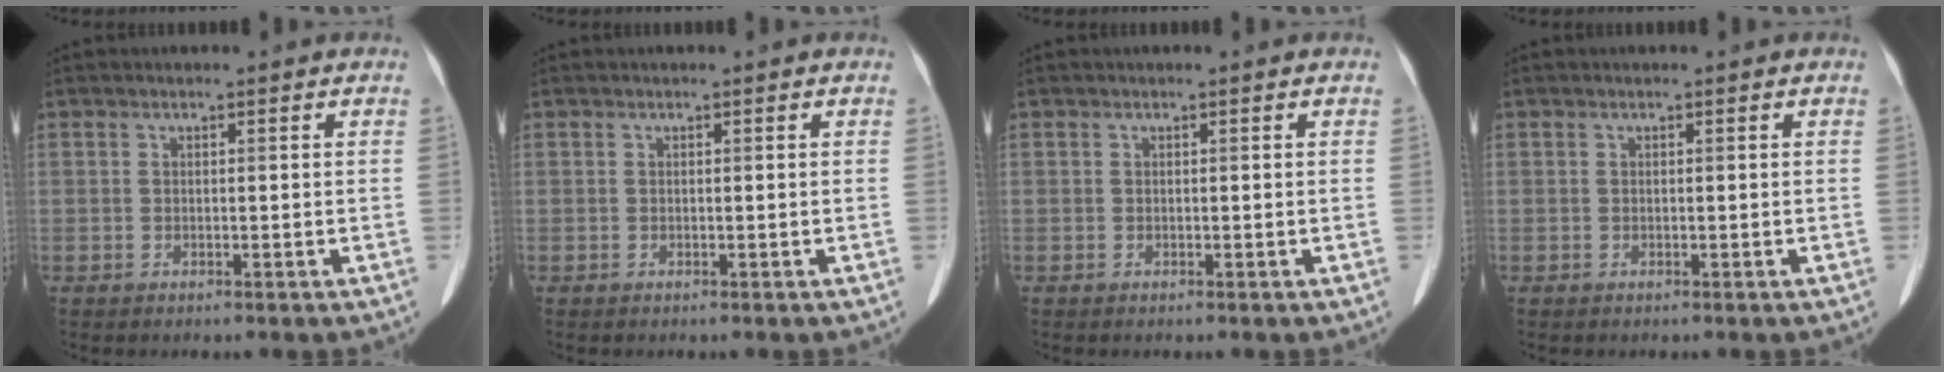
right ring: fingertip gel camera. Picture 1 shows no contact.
{"total": 0.0}
{"total": 0.0}
{"total": 0.0}